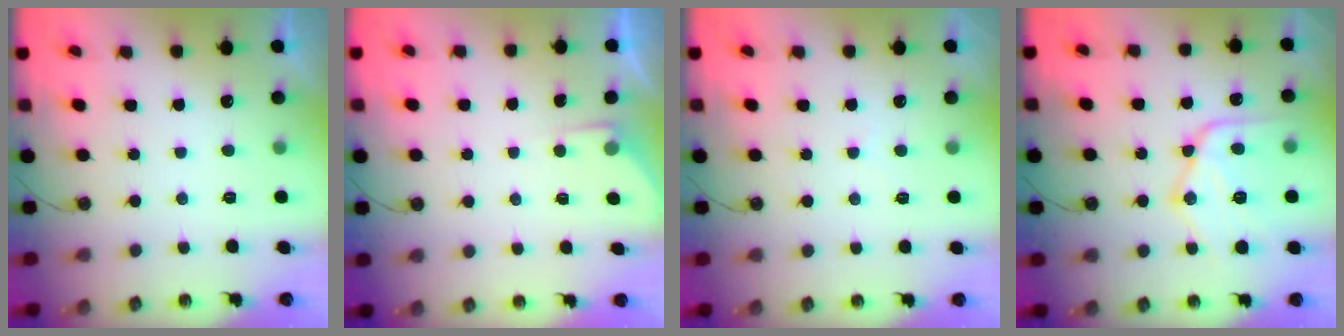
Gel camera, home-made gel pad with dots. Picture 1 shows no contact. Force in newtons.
{"total": 3.1, "press": 3.1, "slide": 0.5}
{"total": 3.5, "press": 3.4, "slide": 0.6}
{"total": 17.2, "press": 17.1, "slide": 1.7}